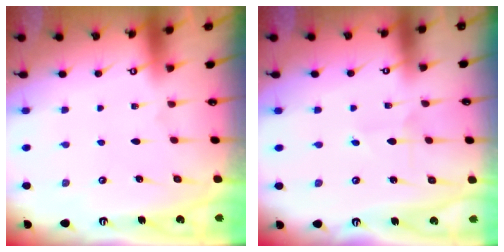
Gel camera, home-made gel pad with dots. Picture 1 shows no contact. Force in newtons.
{"total": 1.9, "press": 1.9, "slide": 0.1}